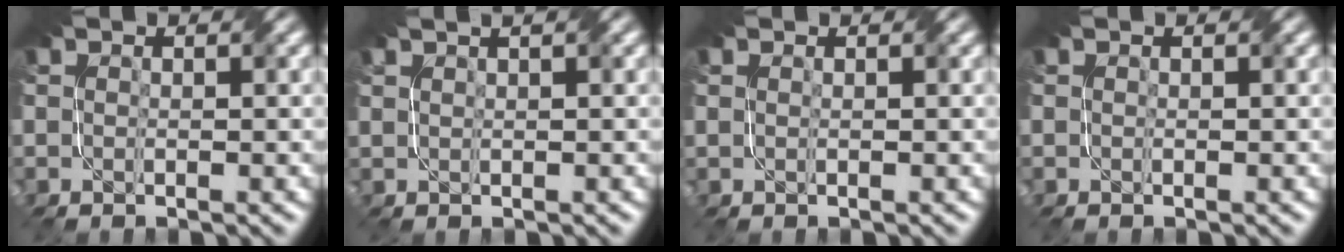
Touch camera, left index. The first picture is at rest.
{"total": 3.7, "force": [2.3, 1.6, 2.4], "torque": [-0.019, 0.022, 0.014]}
{"total": 0.7, "force": [0.6, 0.3, 0.2], "torque": [-0.008, -0.005, 0.005]}
{"total": 0.0}